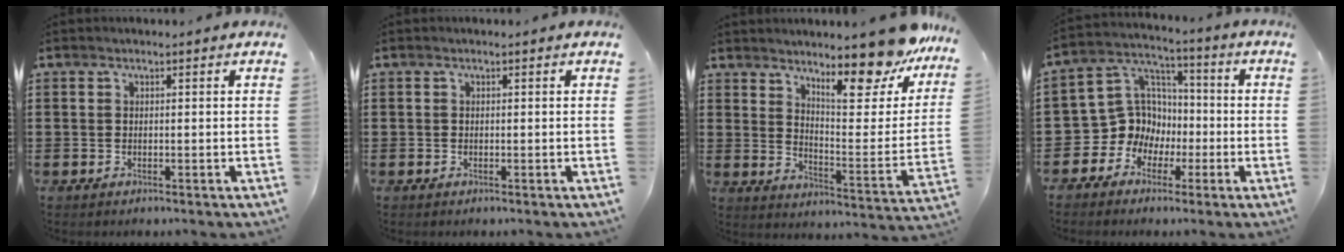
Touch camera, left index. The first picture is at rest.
{"total": 0.0}
{"total": 12.6, "force": [10.6, 1.9, 6.6], "torque": [-0.108, -0.082, 0.177]}
{"total": 9.8, "force": [-2.0, 9.3, 2.5], "torque": [-0.105, -0.003, -0.036]}